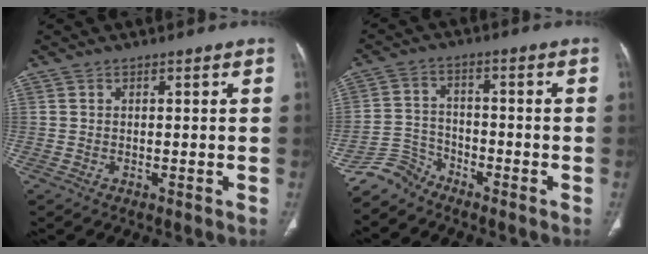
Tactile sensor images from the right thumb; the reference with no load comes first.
{"total": 5.0, "force": [-4.7, 1.6, -0.5], "torque": [0.010, 0.030, -0.101]}